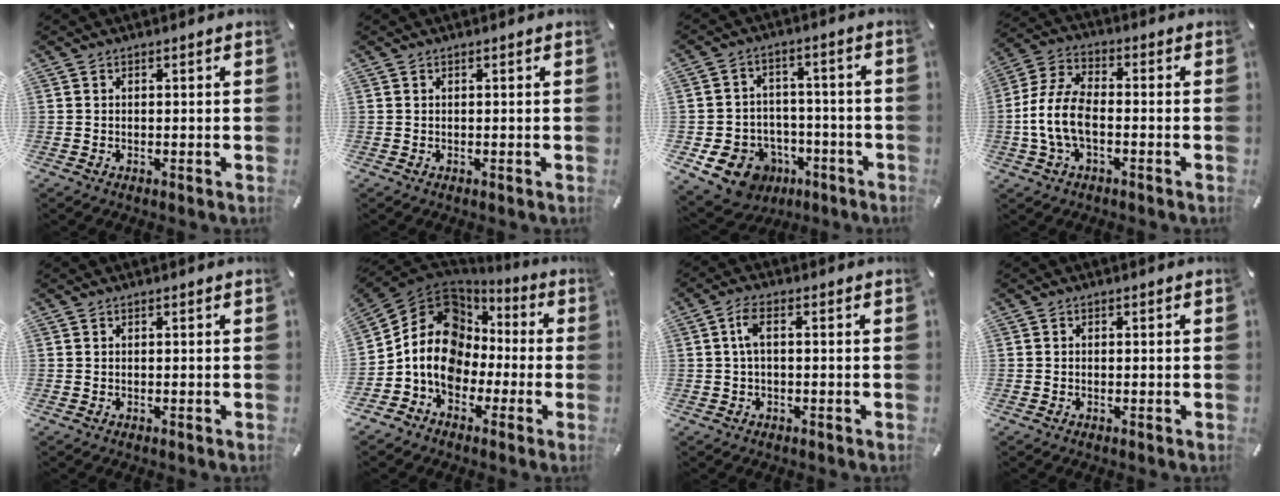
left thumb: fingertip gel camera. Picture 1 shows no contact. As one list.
[{"total": 0.0}, {"total": 12.0, "force": [-5.9, 9.4, 4.7], "torque": [-0.081, 0.042, -0.096]}, {"total": 10.2, "force": [-2.7, 5.5, 8.2], "torque": [-0.184, -0.003, -0.049]}, {"total": 0.0}, {"total": 14.4, "force": [-0.7, 12.6, 6.9], "torque": [-0.162, -0.001, -0.015]}, {"total": 4.1, "force": [0.1, 1.6, 3.7], "torque": [-0.079, 0.008, -0.001]}, {"total": 0.5, "force": [-0.2, 0.4, 0.3], "torque": [-0.006, 0.000, -0.004]}]